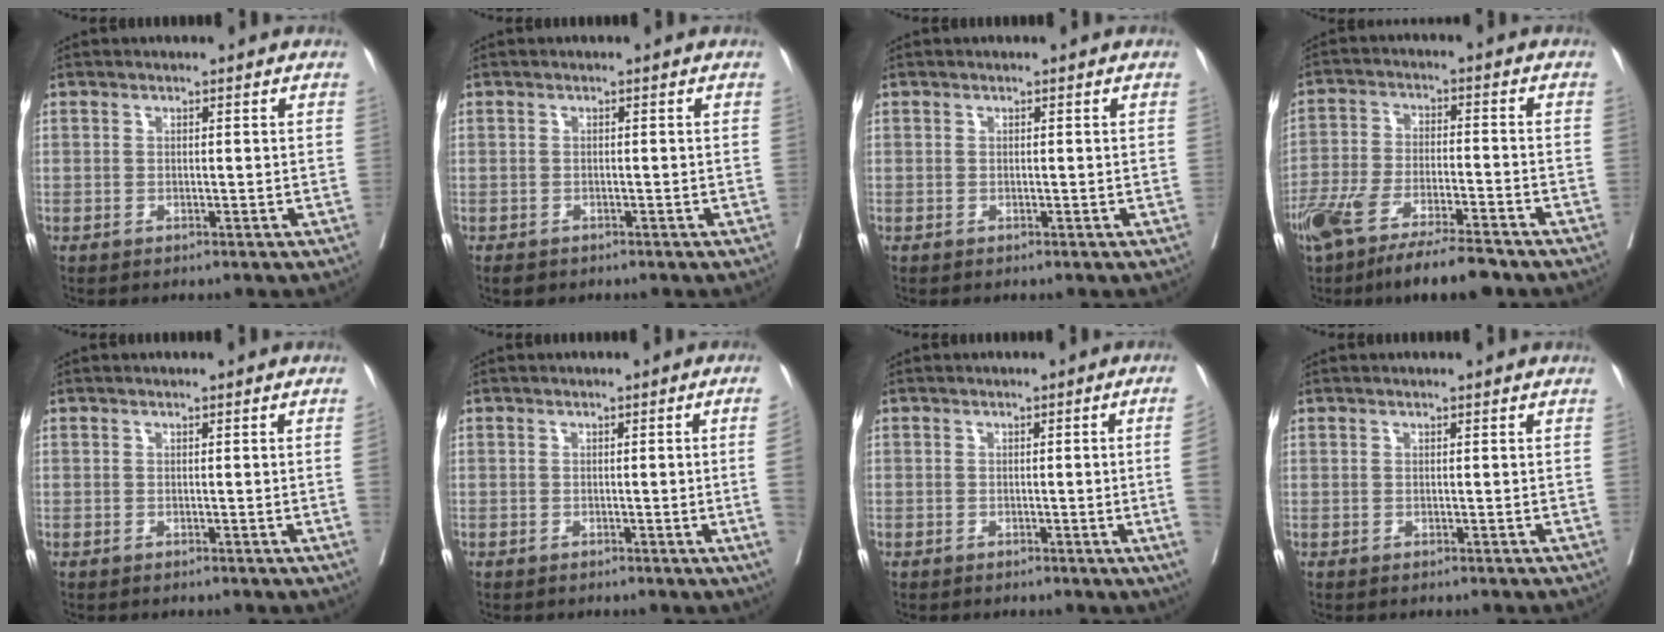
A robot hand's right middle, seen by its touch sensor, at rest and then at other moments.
{"total": 1.5, "force": [-1.2, 0.9, 0.5], "torque": [-0.010, -0.002, -0.016]}
{"total": 0.0}
{"total": 14.2, "force": [-10.7, 2.6, 9.0], "torque": [-0.171, -0.033, -0.186]}
{"total": 1.1, "force": [-0.1, -0.5, 0.9], "torque": [-0.007, 0.000, -0.002]}
{"total": 3.7, "force": [-0.5, -1.4, 3.3], "torque": [-0.039, -0.005, -0.006]}
{"total": 4.5, "force": [-0.6, -1.4, 4.2], "torque": [-0.043, -0.007, -0.009]}
{"total": 0.0}